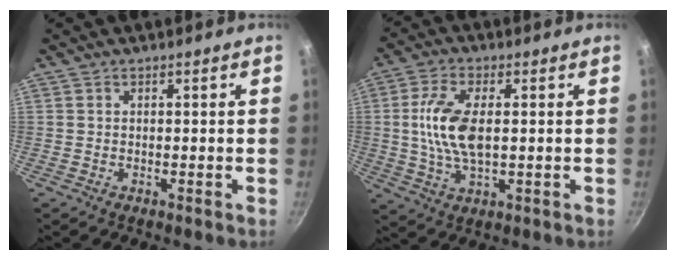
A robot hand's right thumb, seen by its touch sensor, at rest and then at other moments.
{"total": 10.6, "force": [0.8, 5.2, 9.2], "torque": [-0.181, 0.003, 0.012]}